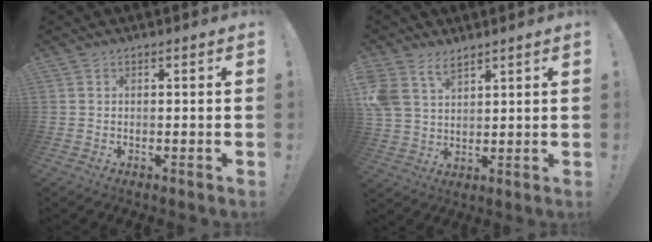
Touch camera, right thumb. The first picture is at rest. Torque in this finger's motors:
{"motor_torque": [0.15, 0.20, 1.02, 0.38, 0.05]}